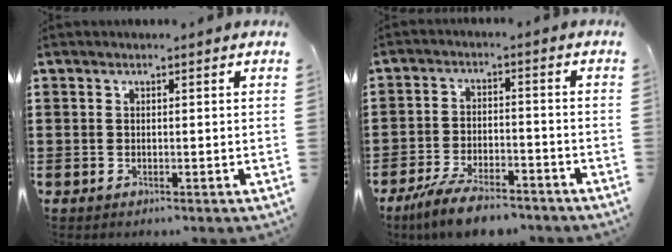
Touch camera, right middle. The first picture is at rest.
{"total": 6.8, "force": [-5.7, 1.4, 3.4], "torque": [-0.073, 0.000, -0.108]}